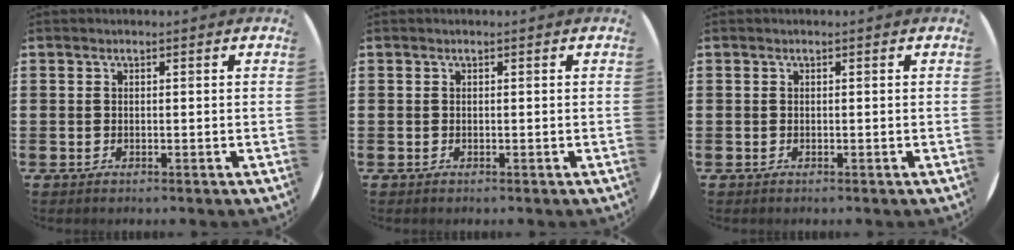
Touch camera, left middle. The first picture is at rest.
{"total": 0.0}
{"total": 0.0}